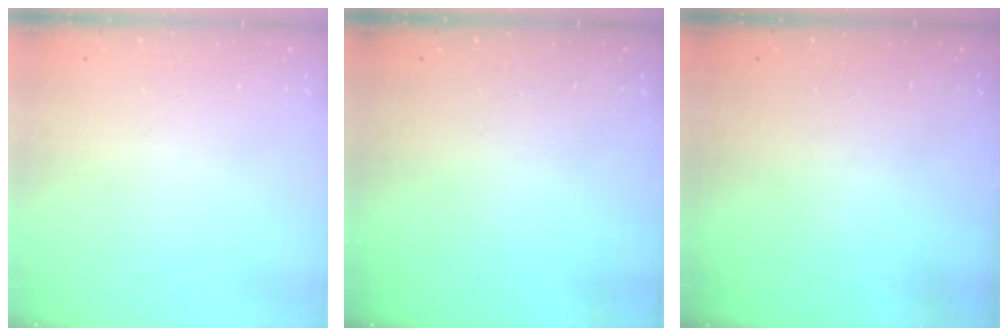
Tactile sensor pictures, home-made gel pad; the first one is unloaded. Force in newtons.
{"total": 1.8, "press": 1.8, "slide": 0.2}
{"total": 0.0}